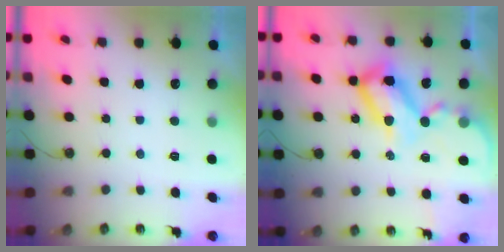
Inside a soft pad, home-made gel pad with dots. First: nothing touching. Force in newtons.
{"total": 19.9, "press": 19.8, "slide": 2.3}